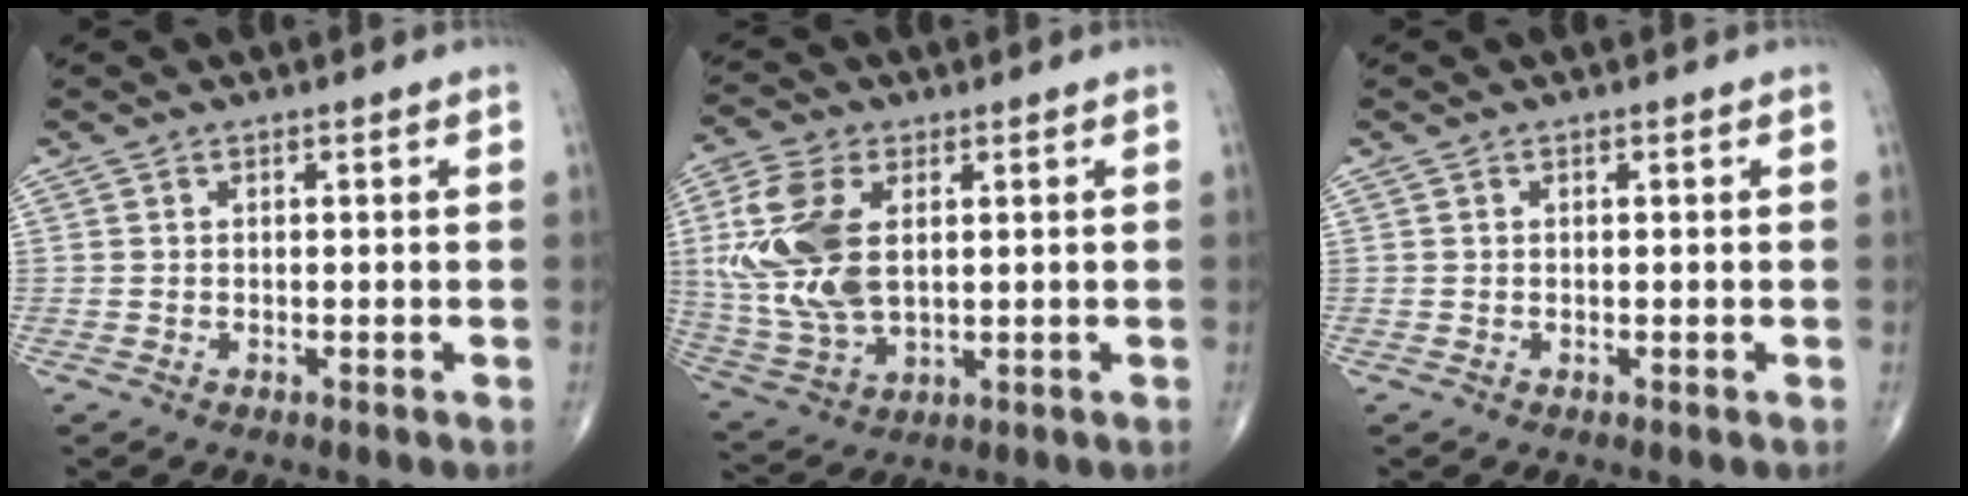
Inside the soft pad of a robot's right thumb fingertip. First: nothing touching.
{"total": 15.7, "force": [2.6, 9.1, 12.6], "torque": [-0.280, -0.007, 0.056]}
{"total": 0.0}